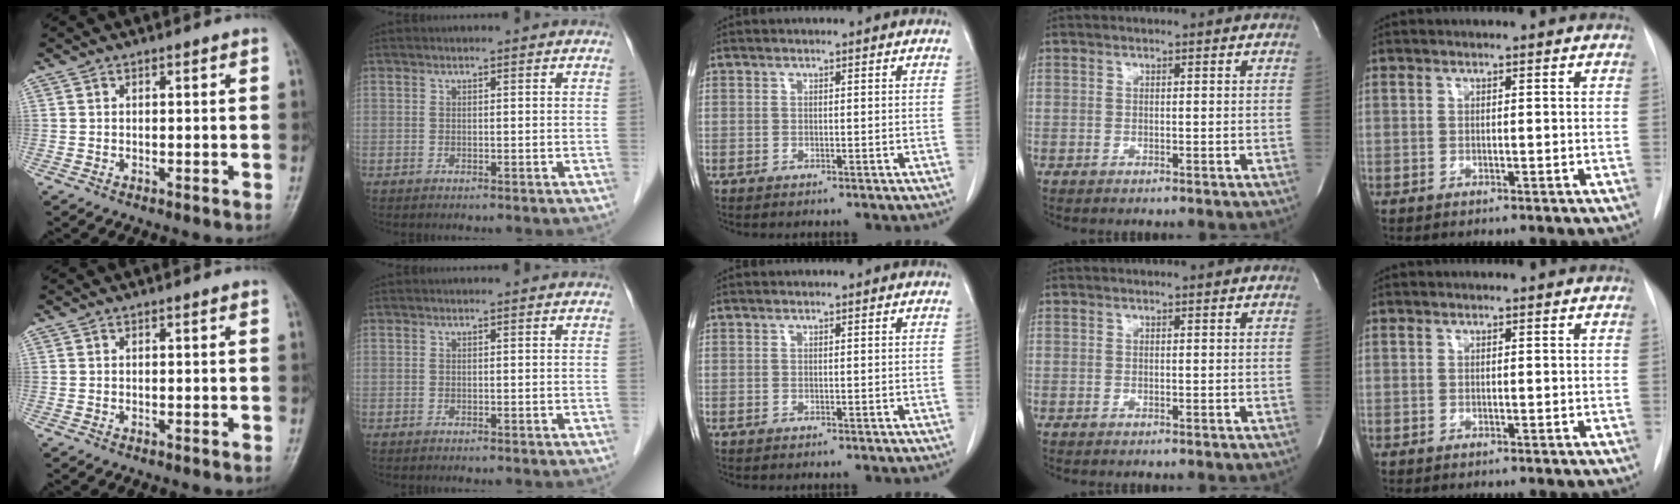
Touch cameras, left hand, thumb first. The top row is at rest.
{}